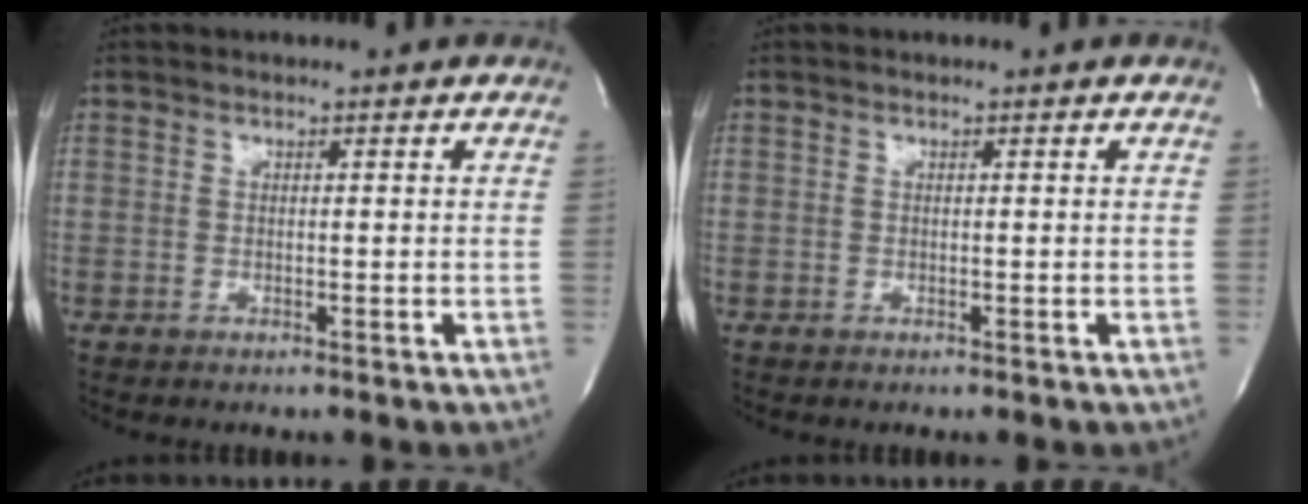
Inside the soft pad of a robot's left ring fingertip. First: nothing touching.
{"total": 0.0}